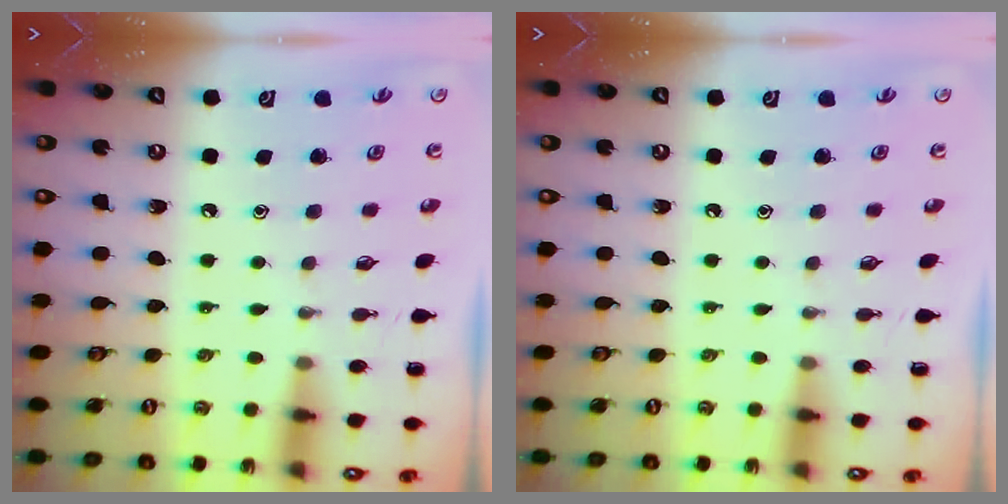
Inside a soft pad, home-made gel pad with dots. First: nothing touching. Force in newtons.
{"total": 0.0}